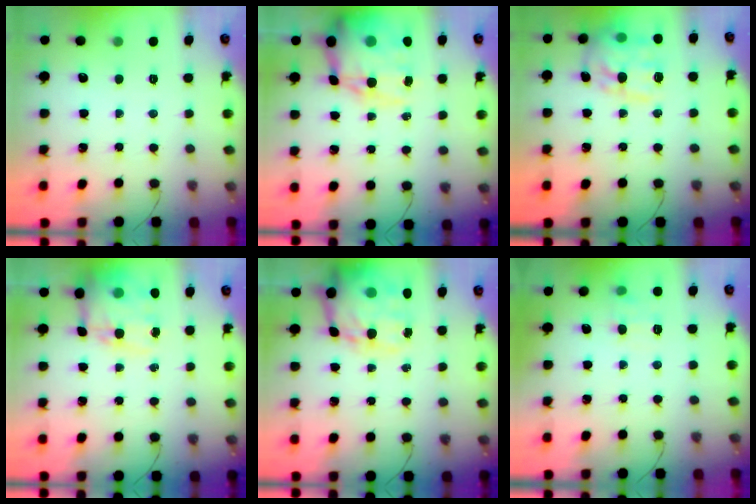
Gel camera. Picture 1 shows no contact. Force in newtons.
{"total": 20.0, "press": 19.6, "slide": 4.3}
{"total": 16.9, "press": 16.8, "slide": 1.2}
{"total": 14.9, "press": 14.5, "slide": 3.5}
{"total": 20.1, "press": 19.6, "slide": 4.7}
{"total": 7.7, "press": 7.5, "slide": 1.9}